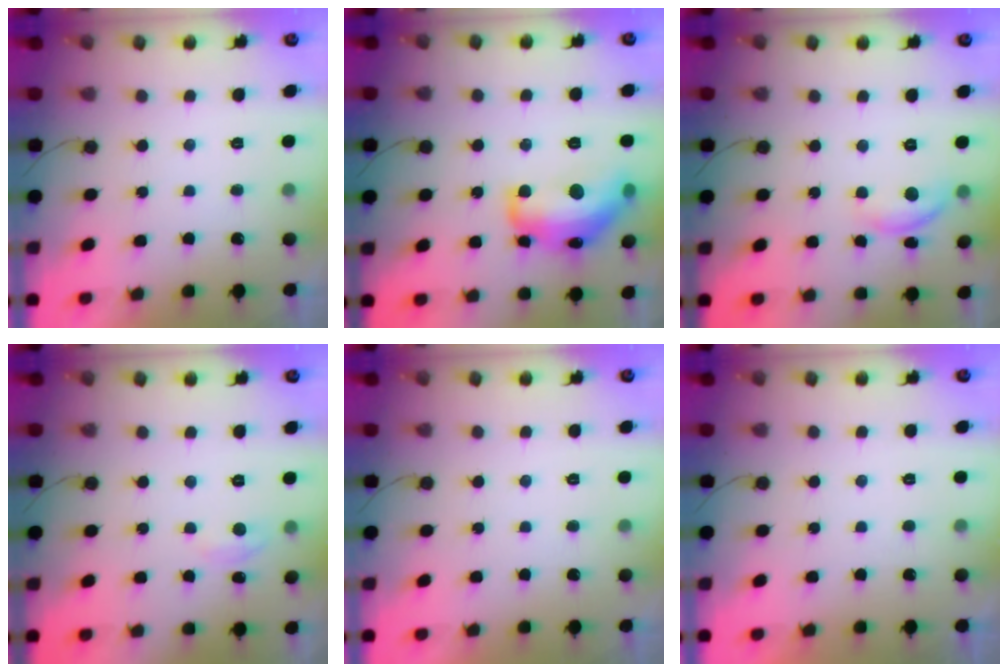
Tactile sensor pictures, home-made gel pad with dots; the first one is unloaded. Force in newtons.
{"total": 18.0, "press": 17.9, "slide": 1.0}
{"total": 8.5, "press": 8.4, "slide": 0.6}
{"total": 3.3, "press": 3.2, "slide": 0.4}
{"total": 0.0}
{"total": 0.0}